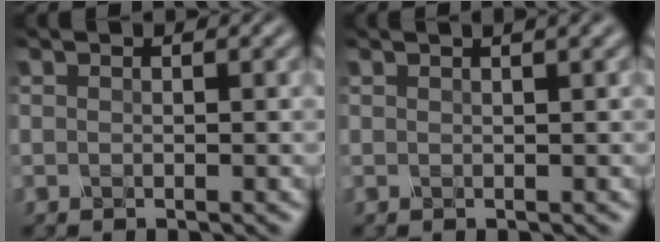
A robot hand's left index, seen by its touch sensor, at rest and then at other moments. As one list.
[{"total": 2.4, "force": [1.4, 0.9, 1.7], "torque": [-0.009, 0.009, 0.001]}]